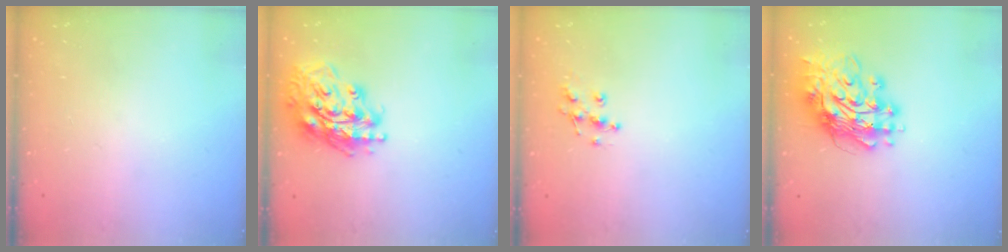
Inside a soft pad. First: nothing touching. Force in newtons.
{"total": 18.0, "press": 17.9, "slide": 2.1}
{"total": 7.8, "press": 7.7, "slide": 0.5}
{"total": 17.5, "press": 17.4, "slide": 1.7}